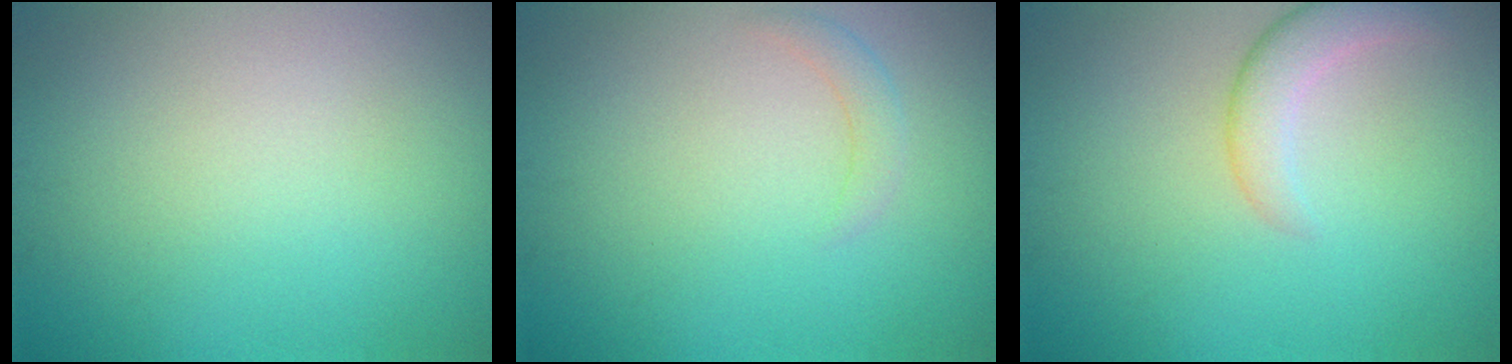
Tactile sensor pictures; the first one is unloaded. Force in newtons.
{"total": 1.3, "press": 1.3, "slide": 0.1}
{"total": 2.6, "press": 2.6, "slide": 0.2}